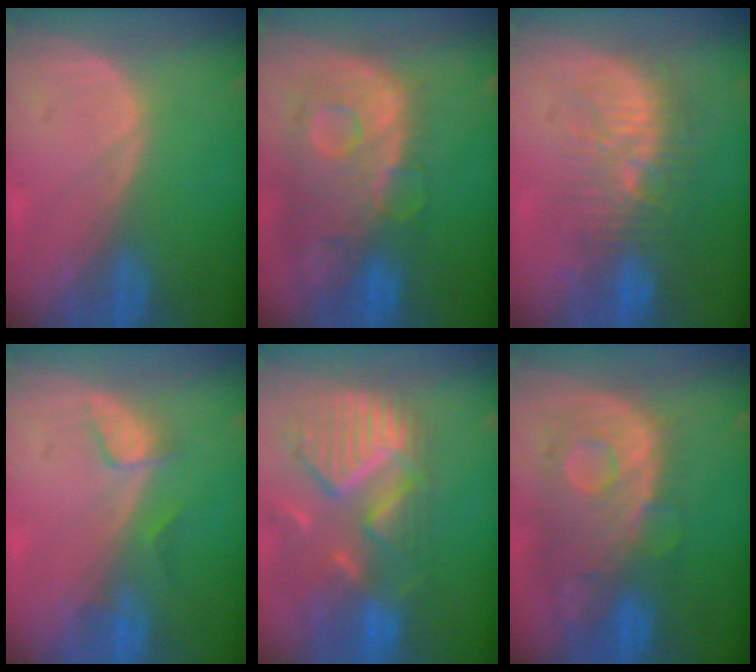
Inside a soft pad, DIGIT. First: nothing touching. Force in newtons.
{"total": 12.5, "press": 10.3, "slide": 7.0}
{"total": 9.5, "press": 9.1, "slide": 2.8}
{"total": 2.8, "press": 2.7, "slide": 0.4}
{"total": 12.1, "press": 10.4, "slide": 6.2}
{"total": 11.2, "press": 9.7, "slide": 5.5}